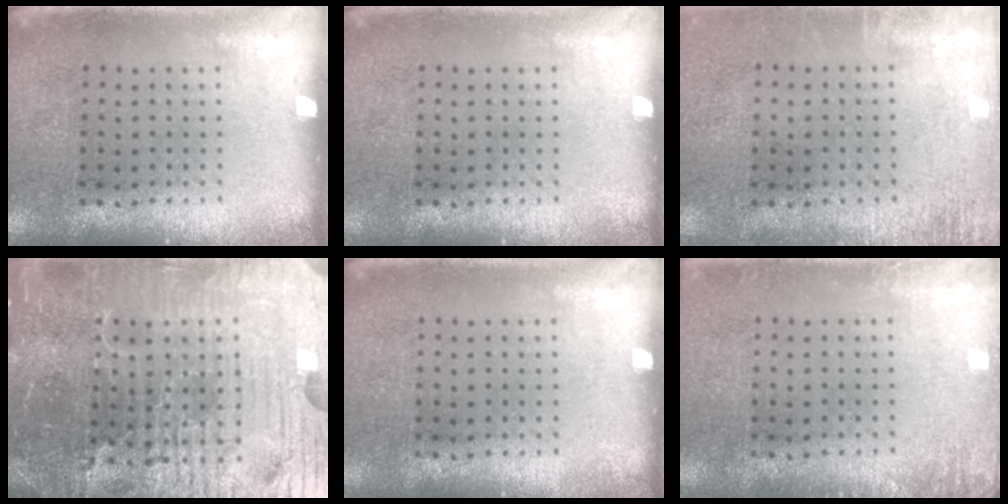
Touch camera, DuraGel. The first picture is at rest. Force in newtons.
{"total": 0.0}
{"total": 1.4, "press": 1.4, "slide": 0.2}
{"total": 6.8, "press": 6.1, "slide": 3.1}
{"total": 0.0}
{"total": 1.4, "press": 1.3, "slide": 0.2}